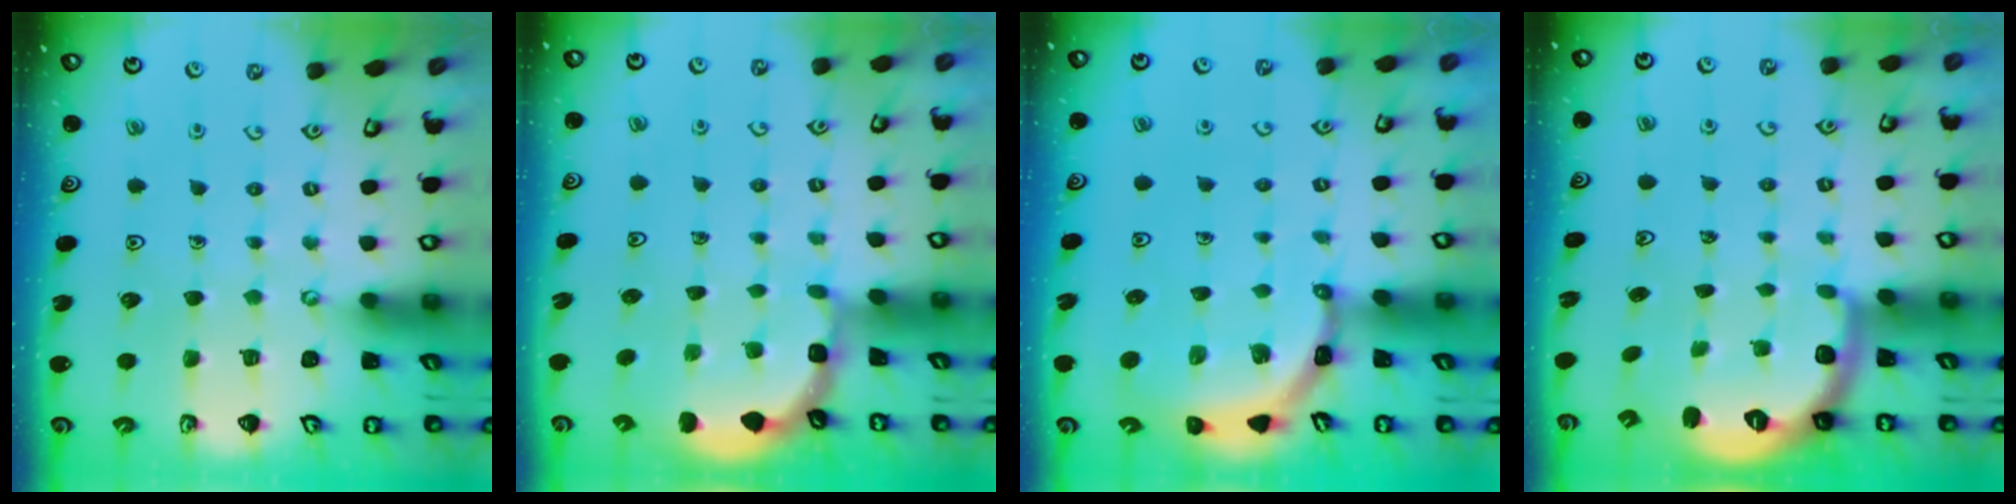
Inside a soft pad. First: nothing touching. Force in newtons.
{"total": 1.9, "press": 1.9, "slide": 0.1}
{"total": 3.5, "press": 3.5, "slide": 0.3}
{"total": 2.8, "press": 1.9, "slide": 2.0}